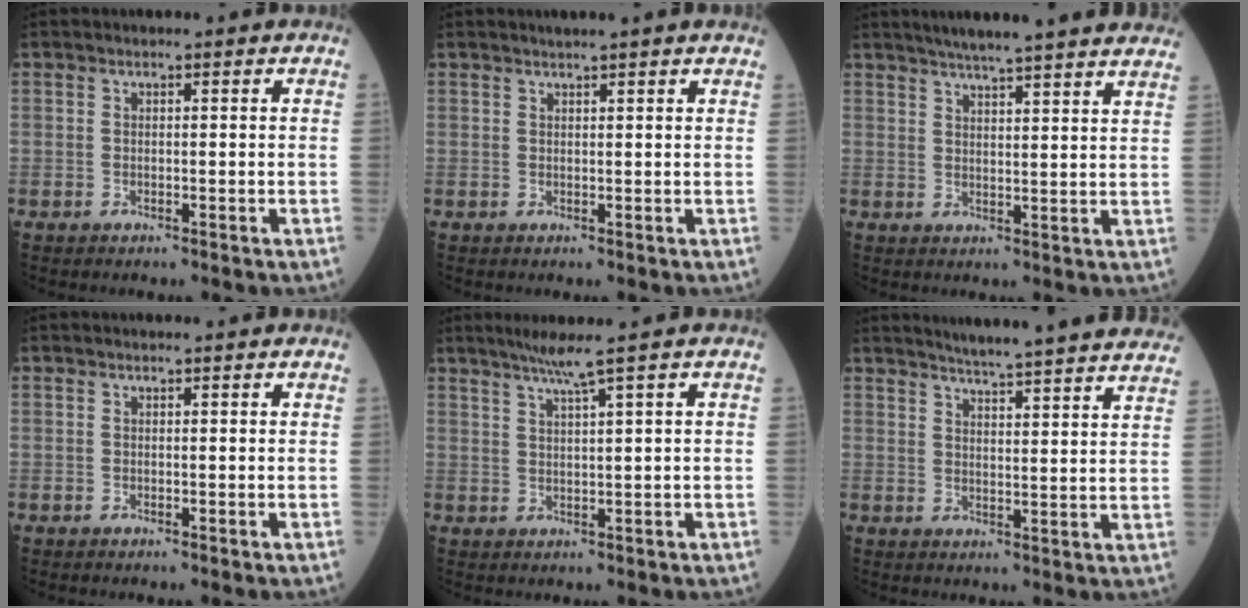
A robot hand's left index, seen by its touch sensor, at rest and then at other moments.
{"total": 2.8, "force": [2.4, -0.4, 1.4], "torque": [-0.018, 0.017, 0.036]}
{"total": 17.8, "force": [15.8, 0.2, 8.2], "torque": [-0.122, 0.007, 0.197]}
{"total": 0.0}
{"total": 3.6, "force": [2.5, -1.4, 2.2], "torque": [-0.045, -0.003, 0.052]}
{"total": 19.8, "force": [18.4, 0.1, 7.3], "torque": [-0.104, -0.030, 0.223]}